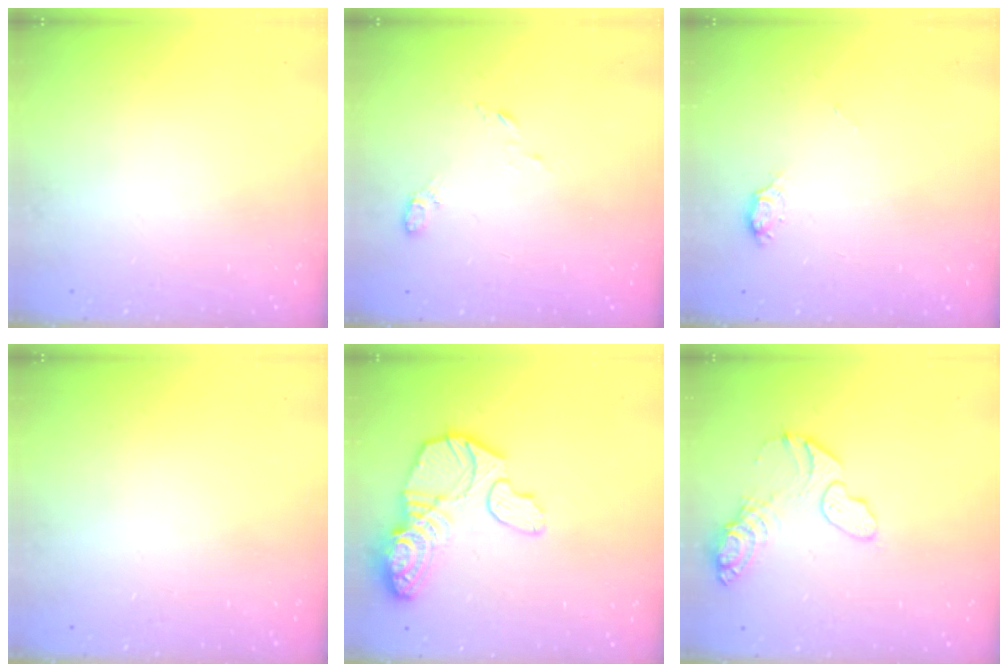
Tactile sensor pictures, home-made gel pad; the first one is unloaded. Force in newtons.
{"total": 3.8, "press": 3.7, "slide": 0.8}
{"total": 4.3, "press": 4.3, "slide": 0.4}
{"total": 0.0}
{"total": 16.4, "press": 16.4, "slide": 1.5}
{"total": 13.2, "press": 11.5, "slide": 6.5}